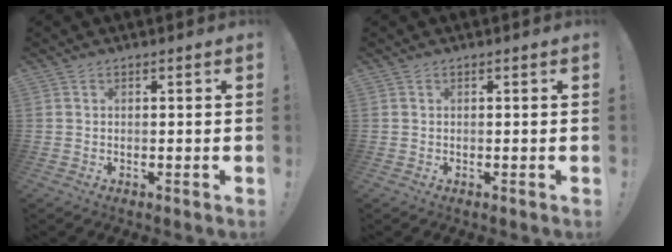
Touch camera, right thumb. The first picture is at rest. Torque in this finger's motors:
{"motor_torque": [-0.01, 0.01, -0.01, 0.01, 0.01]}